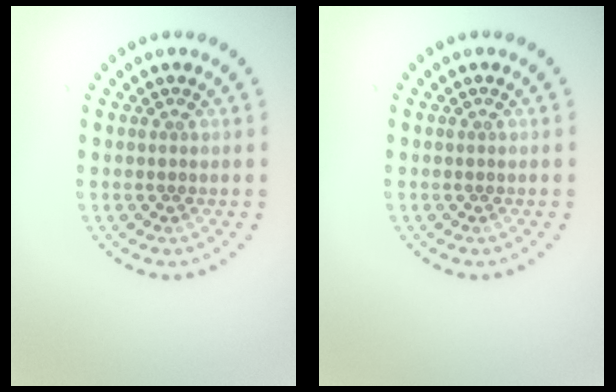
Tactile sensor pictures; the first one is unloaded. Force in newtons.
{"total": 0.0}